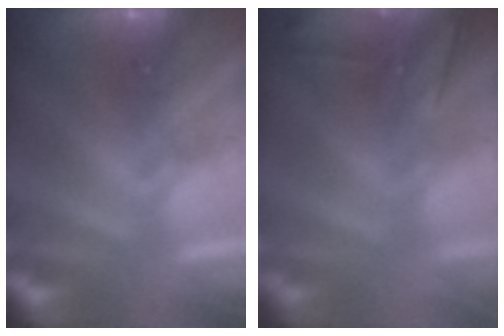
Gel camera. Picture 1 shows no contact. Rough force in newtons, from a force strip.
{"total": 8.4}